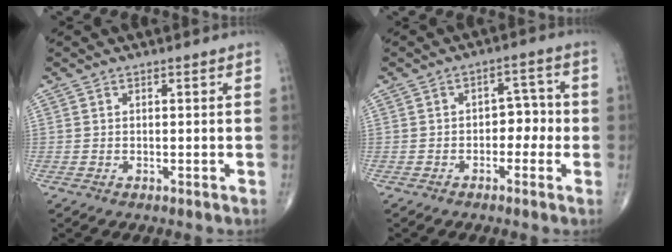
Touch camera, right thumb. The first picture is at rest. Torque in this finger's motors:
{"motor_torque": [-0.03, 0.12, -0.06, -0.02, 0.08]}